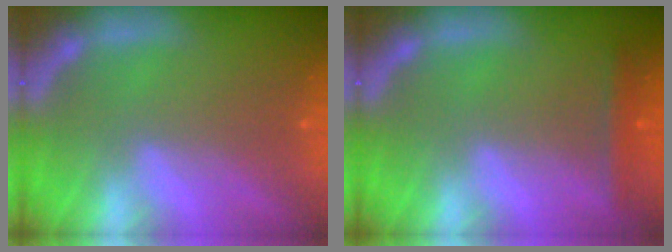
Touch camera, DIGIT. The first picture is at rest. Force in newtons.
{"total": 1.9}